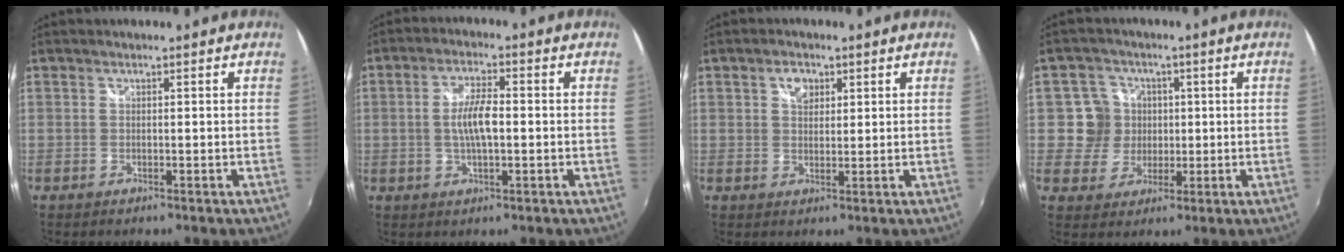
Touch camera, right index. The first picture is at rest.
{"total": 6.2, "force": [-0.5, 1.9, 5.9], "torque": [-0.111, 0.003, -0.008]}
{"total": 3.3, "force": [1.4, 2.3, 1.9], "torque": [-0.025, 0.007, 0.024]}
{"total": 6.4, "force": [0.3, 6.4, 0.4], "torque": [-0.008, 0.009, 0.002]}